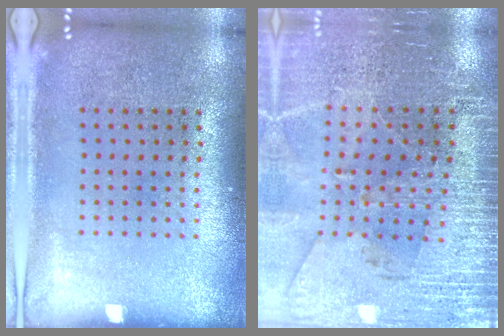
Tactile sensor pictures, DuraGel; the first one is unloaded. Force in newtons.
{"total": 3.1, "press": 3.0, "slide": 0.5}